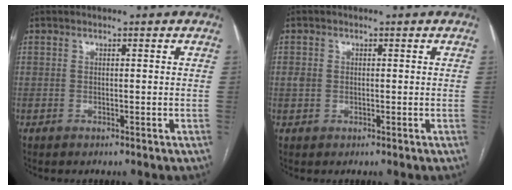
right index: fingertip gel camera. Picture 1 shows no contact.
{"total": 1.6, "force": [0.0, 1.4, 0.8], "torque": [-0.021, 0.009, 0.004]}